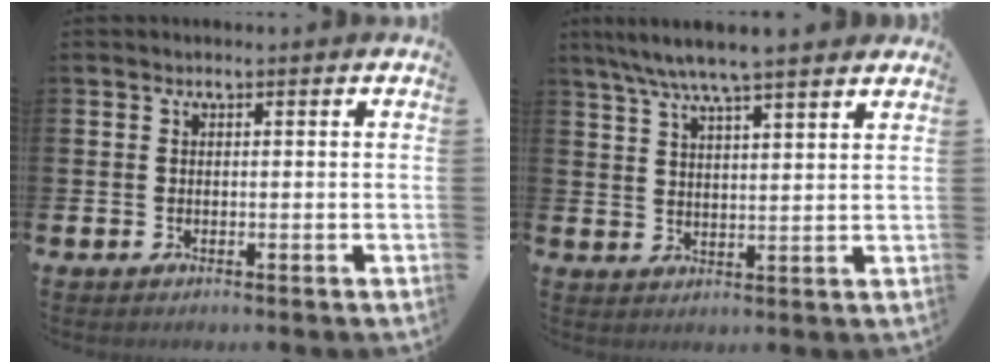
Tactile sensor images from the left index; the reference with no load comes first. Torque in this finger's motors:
{"motor_torque": [0.89, -0.99, 1.05, 0.21]}